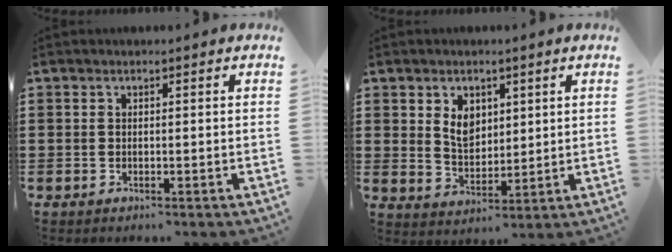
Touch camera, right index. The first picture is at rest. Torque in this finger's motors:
{"motor_torque": [0.17, 0.02, 0.21, 0.12]}